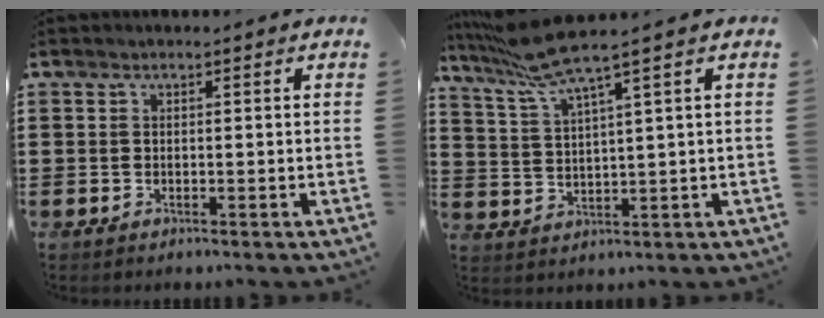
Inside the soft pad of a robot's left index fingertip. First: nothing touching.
{"total": 6.6, "force": [4.7, 0.1, 4.7], "torque": [-0.115, -0.012, 0.081]}